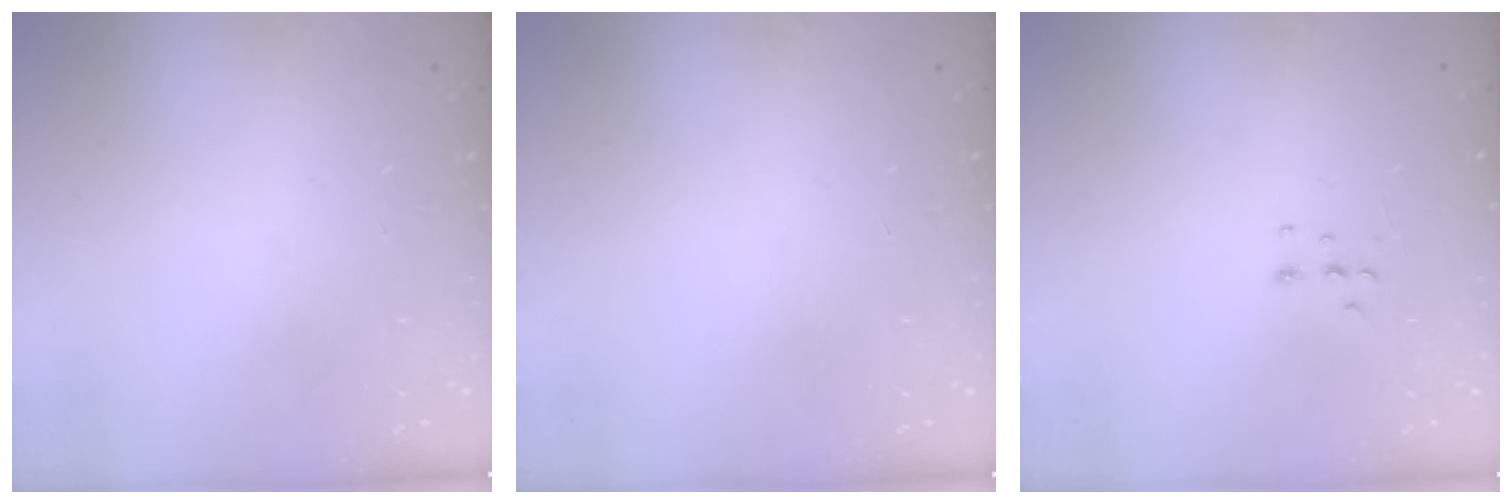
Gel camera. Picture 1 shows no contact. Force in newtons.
{"total": 0.0}
{"total": 5.7, "press": 5.6, "slide": 1.0}